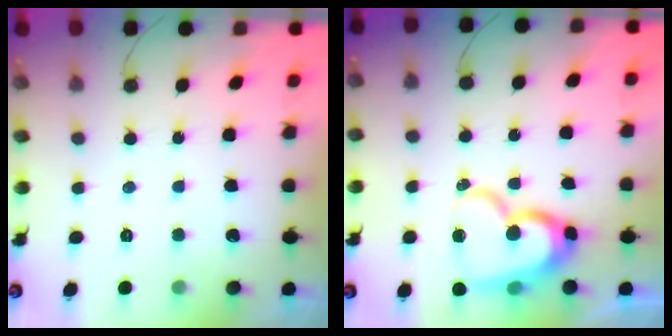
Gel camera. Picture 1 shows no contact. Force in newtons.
{"total": 16.4, "press": 16.4, "slide": 1.5}